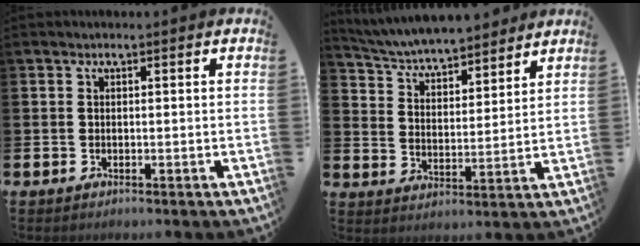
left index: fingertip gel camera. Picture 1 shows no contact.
{"total": 5.5, "force": [5.4, 0.8, 1.0], "torque": [-0.047, -0.043, 0.091]}